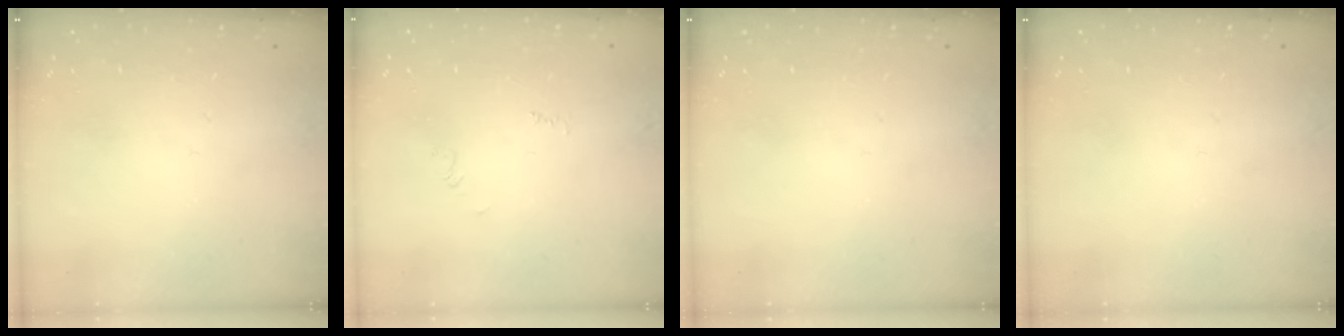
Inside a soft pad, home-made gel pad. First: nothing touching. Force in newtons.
{"total": 2.5, "press": 2.5, "slide": 0.4}
{"total": 0.0}
{"total": 0.0}